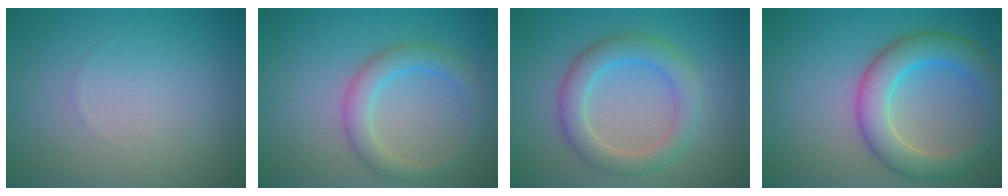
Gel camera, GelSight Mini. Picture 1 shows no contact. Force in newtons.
{"total": 3.2, "press": 3.2, "slide": 0.1}
{"total": 3.5, "press": 3.5, "slide": 0.5}
{"total": 6.1, "press": 6.1, "slide": 0.2}